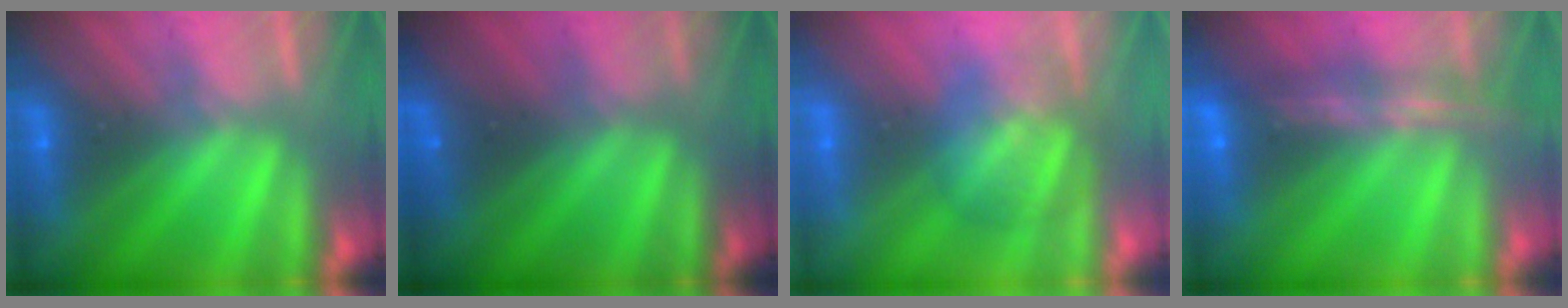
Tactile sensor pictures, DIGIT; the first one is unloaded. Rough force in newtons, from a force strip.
{"total": 1.4}
{"total": 2.9}
{"total": 8.8}